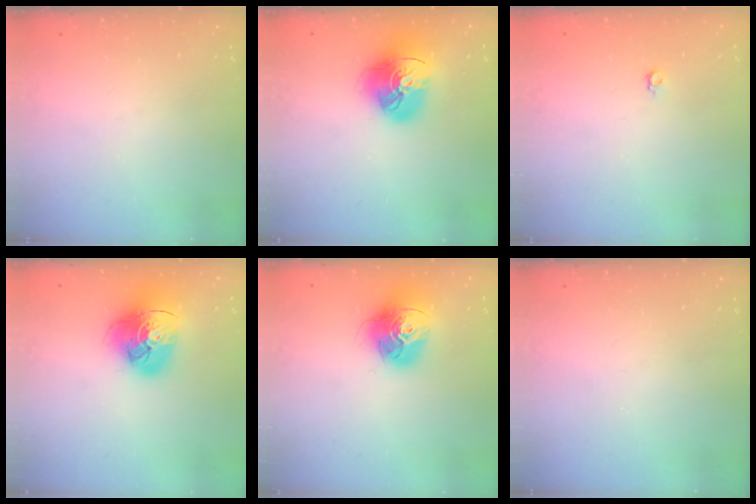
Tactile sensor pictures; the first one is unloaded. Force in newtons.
{"total": 16.2, "press": 16.1, "slide": 1.7}
{"total": 3.5, "press": 3.4, "slide": 0.6}
{"total": 15.5, "press": 15.4, "slide": 1.8}
{"total": 15.3, "press": 15.2, "slide": 1.8}
{"total": 0.0}